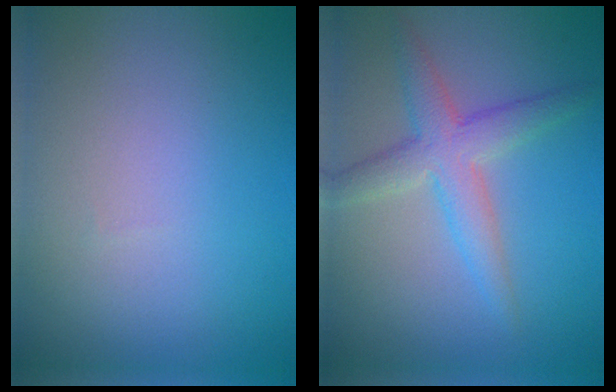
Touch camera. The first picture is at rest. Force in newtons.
{"total": 4.0, "press": 4.0, "slide": 0.1}